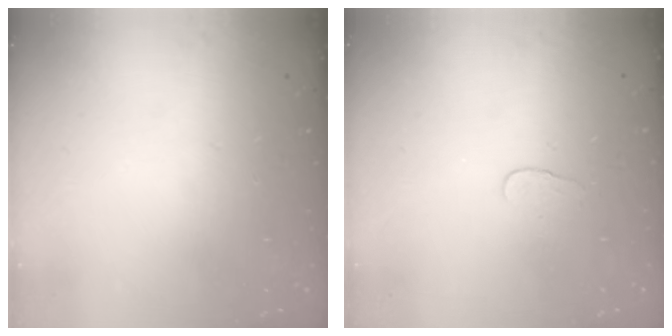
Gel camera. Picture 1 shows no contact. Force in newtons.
{"total": 3.8, "press": 3.8, "slide": 0.3}